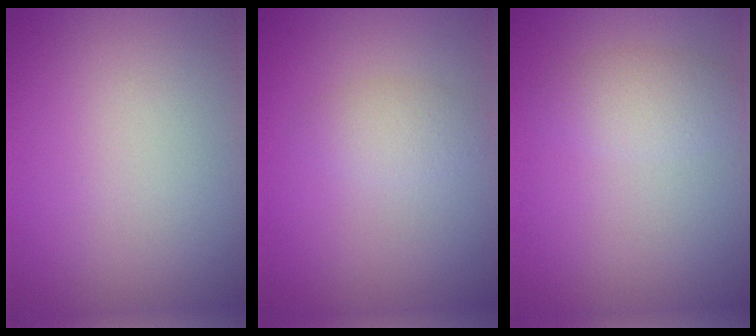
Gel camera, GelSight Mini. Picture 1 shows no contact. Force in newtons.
{"total": 1.8, "press": 1.8, "slide": 0.0}
{"total": 2.2, "press": 2.2, "slide": 0.1}